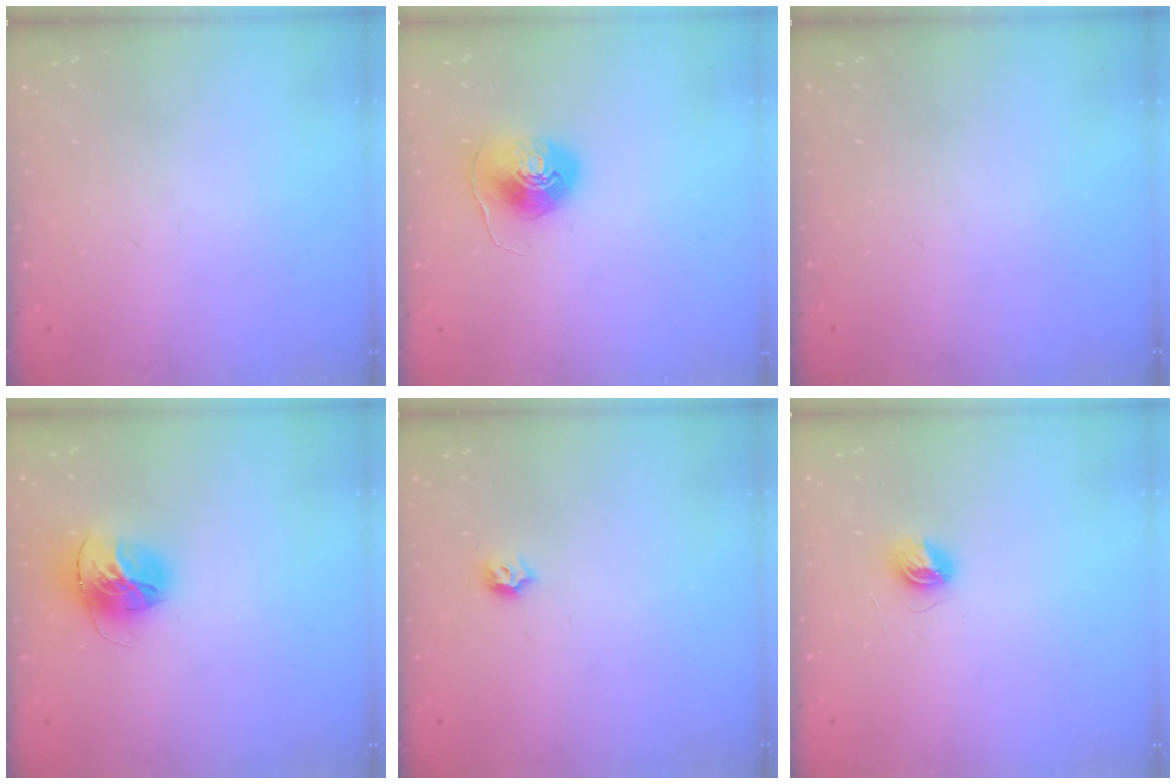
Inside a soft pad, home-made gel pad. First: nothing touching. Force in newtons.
{"total": 9.1, "press": 9.1, "slide": 0.4}
{"total": 0.0}
{"total": 15.4, "press": 15.3, "slide": 1.7}
{"total": 3.7, "press": 3.6, "slide": 0.6}
{"total": 5.6, "press": 5.6, "slide": 0.5}